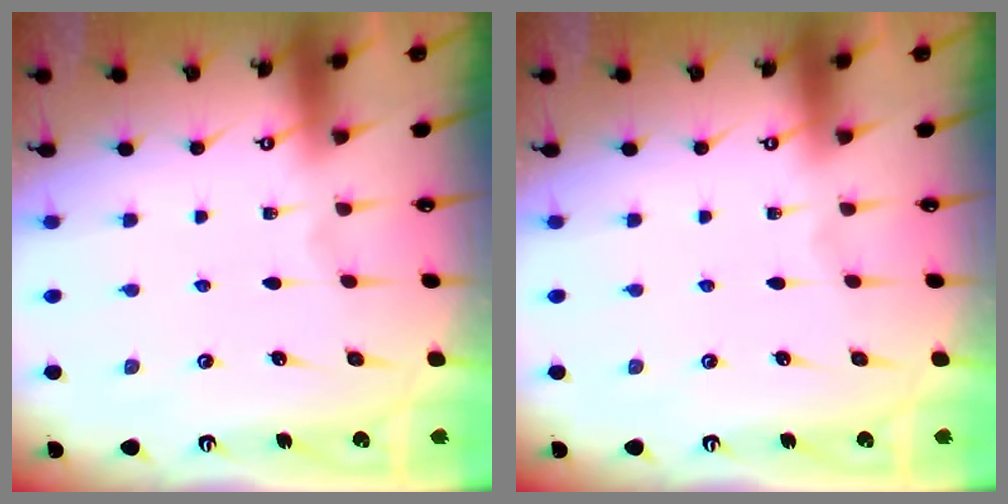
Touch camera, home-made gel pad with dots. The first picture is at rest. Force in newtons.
{"total": 0.0}